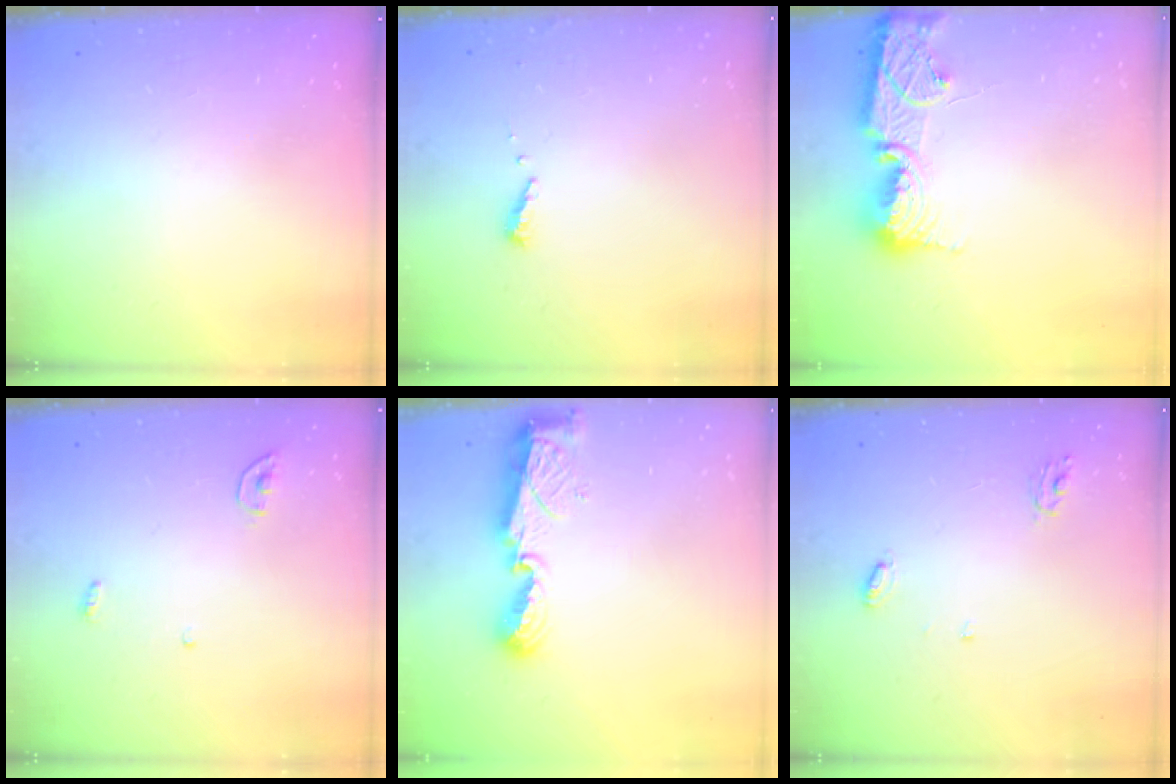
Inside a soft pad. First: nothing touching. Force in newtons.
{"total": 5.3, "press": 5.3, "slide": 0.5}
{"total": 14.0, "press": 14.0, "slide": 1.1}
{"total": 3.4, "press": 3.4, "slide": 0.3}
{"total": 8.1, "press": 8.1, "slide": 0.9}
{"total": 5.1, "press": 5.1, "slide": 0.4}